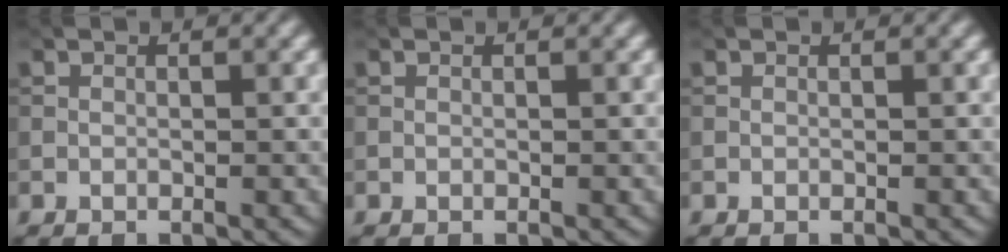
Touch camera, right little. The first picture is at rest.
{"total": 0.0}
{"total": 0.0}